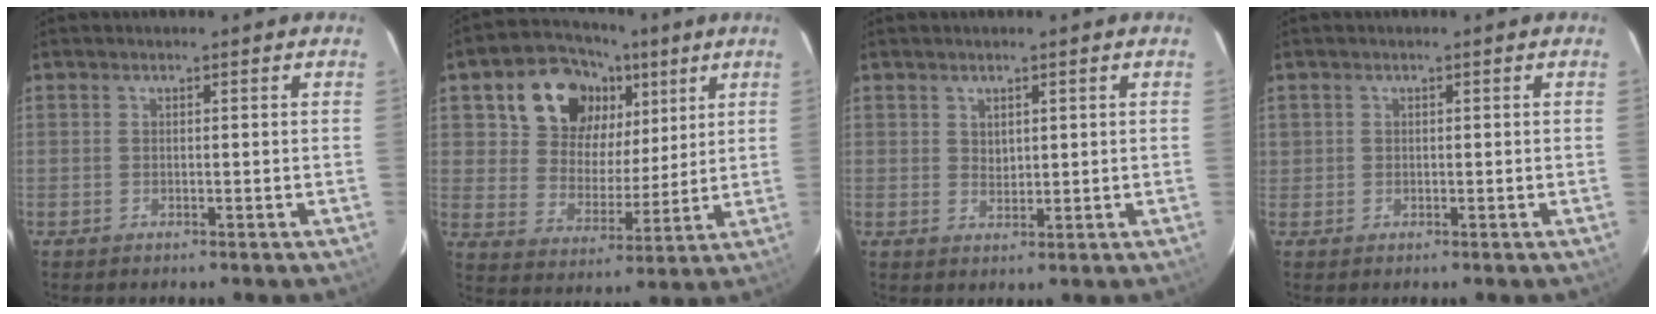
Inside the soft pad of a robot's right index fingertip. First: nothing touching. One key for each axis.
{"total": 15.9, "fx": 7.8, "fy": 12.1, "fz": 6.8, "tx": -0.153, "ty": 0.040, "tz": 0.142}
{"total": 1.9, "fx": 1.1, "fy": 1.4, "fz": 0.6, "tx": -0.007, "ty": 0.002, "tz": 0.022}
{"total": 0.9, "fx": 0.0, "fy": 0.9, "fz": 0.0, "tx": 0.003, "ty": 0.002, "tz": 0.000}